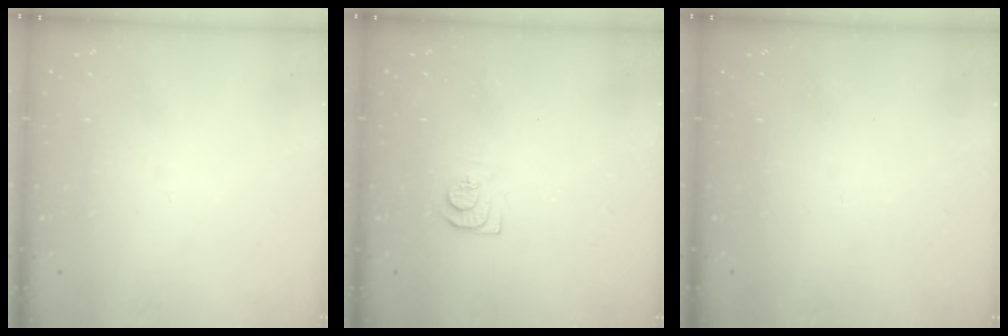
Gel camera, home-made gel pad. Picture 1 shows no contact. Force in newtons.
{"total": 6.7, "press": 6.6, "slide": 0.7}
{"total": 0.0}